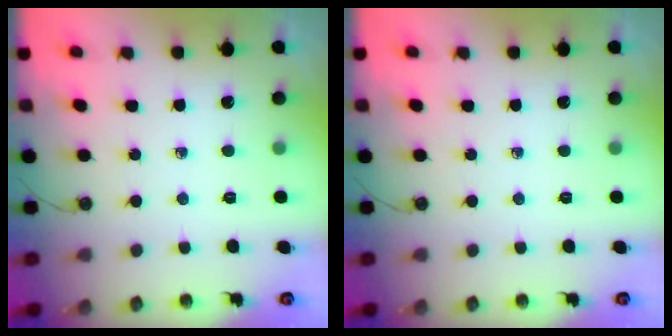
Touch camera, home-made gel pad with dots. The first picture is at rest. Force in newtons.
{"total": 0.0}